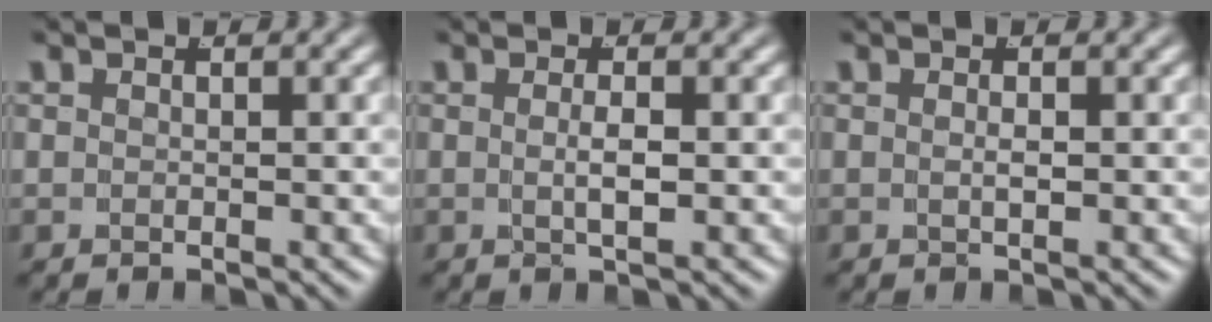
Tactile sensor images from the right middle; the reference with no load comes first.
{"total": 1.5, "force": [-0.2, -0.3, 1.4], "torque": [-0.027, -0.008, 0.000]}
{"total": 0.7, "force": [-0.1, -0.2, 0.6], "torque": [-0.015, -0.009, 0.003]}